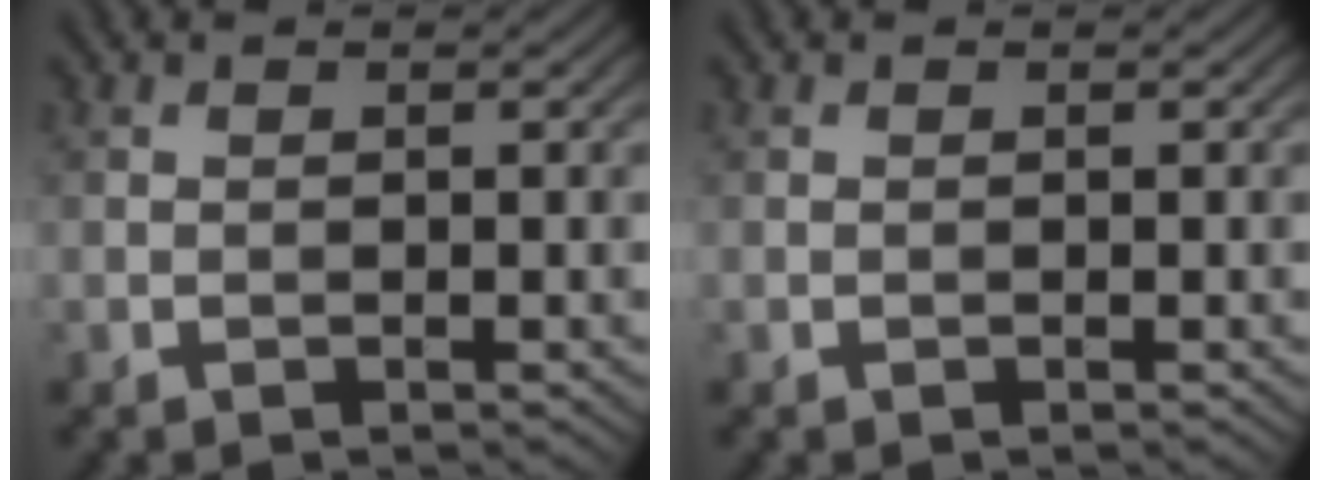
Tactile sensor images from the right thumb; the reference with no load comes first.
{"total": 0.0}